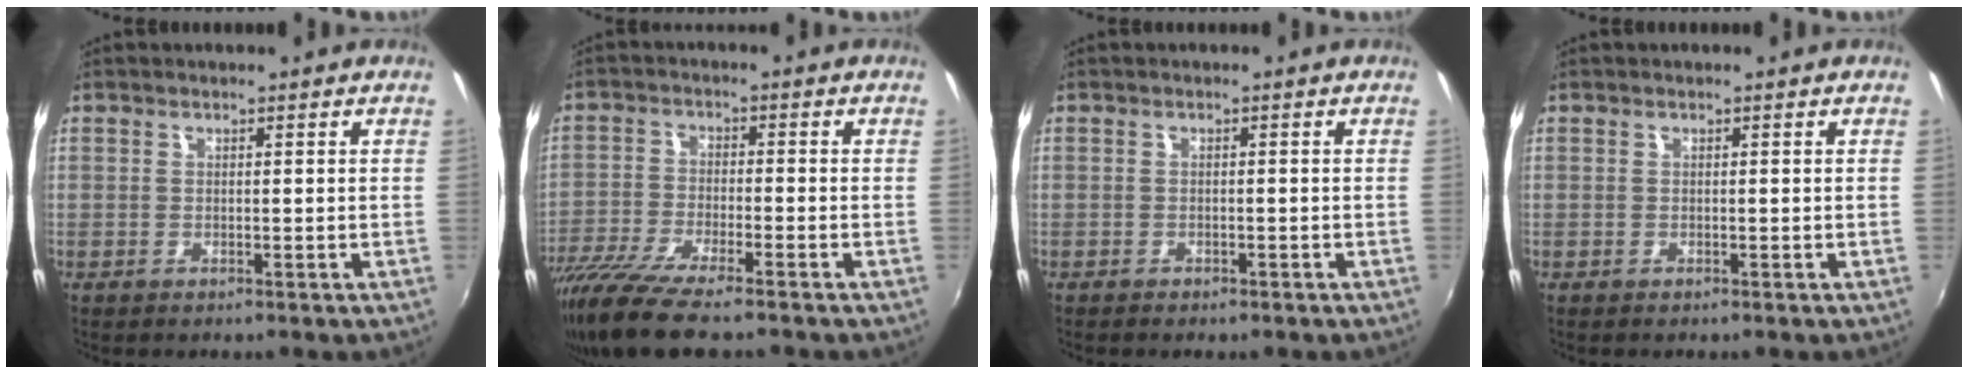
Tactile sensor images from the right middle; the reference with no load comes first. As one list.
[{"total": 12.1, "force": [-9.5, 1.8, 7.2], "torque": [-0.164, -0.046, -0.179]}, {"total": 1.7, "force": [-1.4, 0.8, 0.6], "torque": [-0.014, -0.008, -0.022]}, {"total": 0.0}]